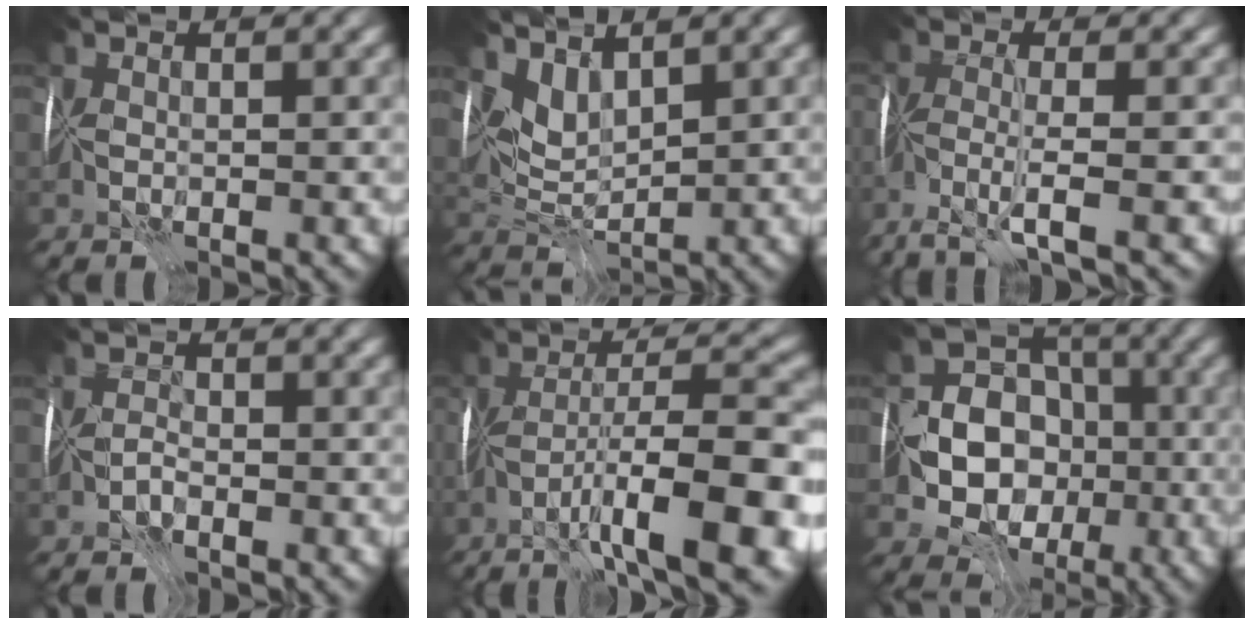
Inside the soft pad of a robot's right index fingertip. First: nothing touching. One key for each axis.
{"total": 2.5, "fx": 2.2, "fy": 0.6, "fz": 1.1, "tx": -0.022, "ty": -0.011, "tz": 0.044}
{"total": 3.6, "fx": -2.9, "fy": -0.9, "fz": 2.0, "tx": -0.040, "ty": -0.011, "tz": -0.071}
{"total": 1.2, "fx": -1.1, "fy": -0.3, "fz": -0.2, "tx": 0.011, "ty": 0.000, "tz": -0.026}
{"total": 11.6, "fx": -5.9, "fy": 1.5, "fz": 9.9, "tx": -0.151, "ty": -0.003, "tz": -0.091}
{"total": 10.1, "fx": -2.5, "fy": 8.6, "fz": 4.5, "tx": -0.056, "ty": -0.015, "tz": -0.072}